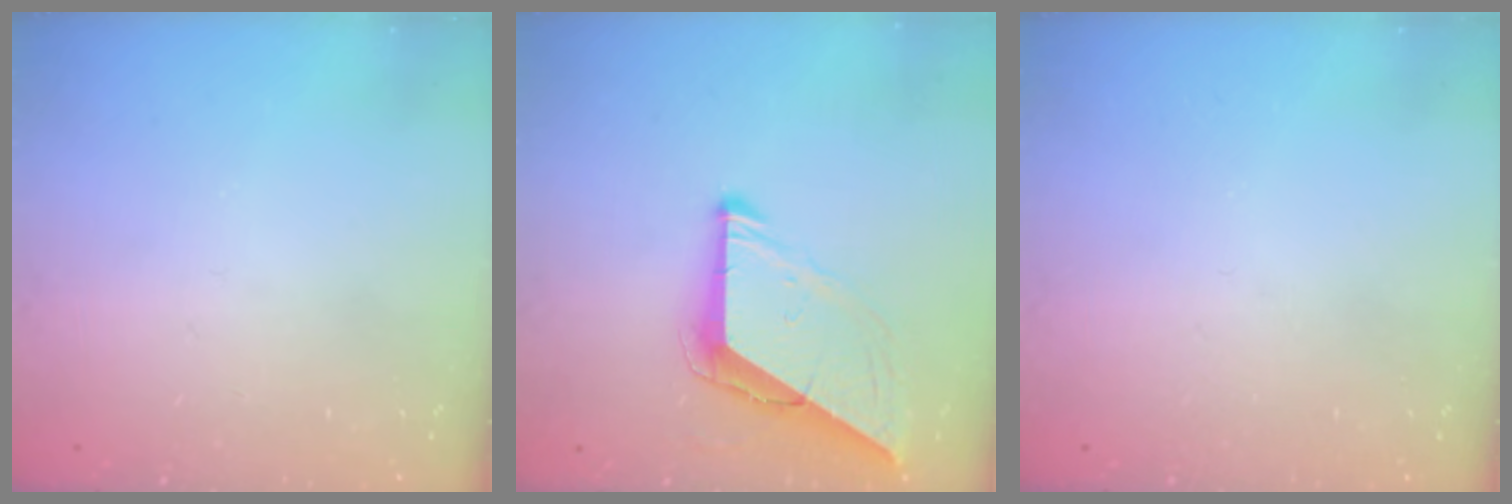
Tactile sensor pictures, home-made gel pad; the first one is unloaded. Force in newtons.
{"total": 10.0, "press": 9.9, "slide": 1.0}
{"total": 0.0}